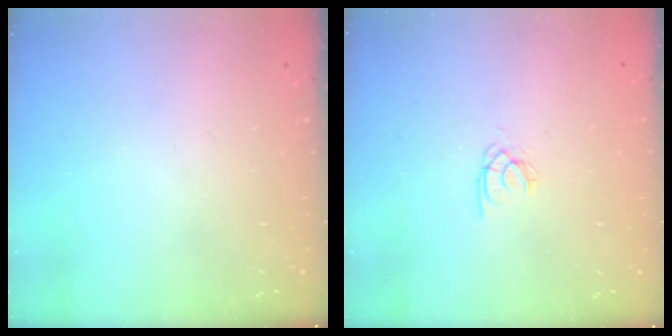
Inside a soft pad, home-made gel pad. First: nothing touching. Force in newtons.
{"total": 1.7, "press": 1.7, "slide": 0.1}